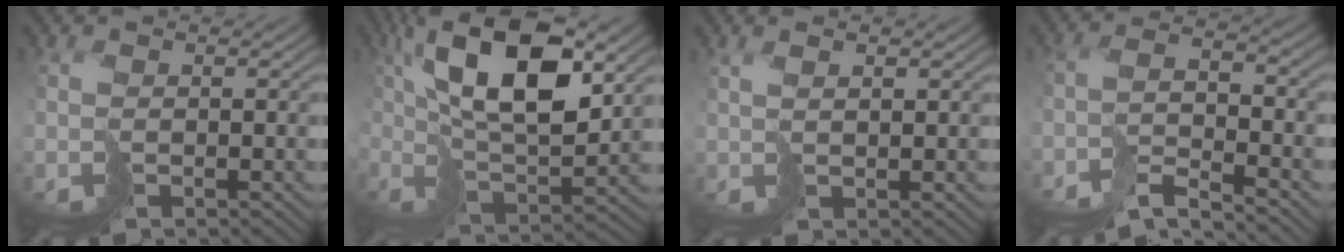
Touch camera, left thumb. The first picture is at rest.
{"total": 14.7, "force": [5.0, 6.9, 12.0], "torque": [-0.233, 0.004, 0.088]}
{"total": 1.5, "force": [1.2, 0.3, 0.9], "torque": [-0.008, 0.005, 0.024]}
{"total": 6.3, "force": [-5.1, 1.1, 3.5], "torque": [-0.058, 0.000, -0.099]}